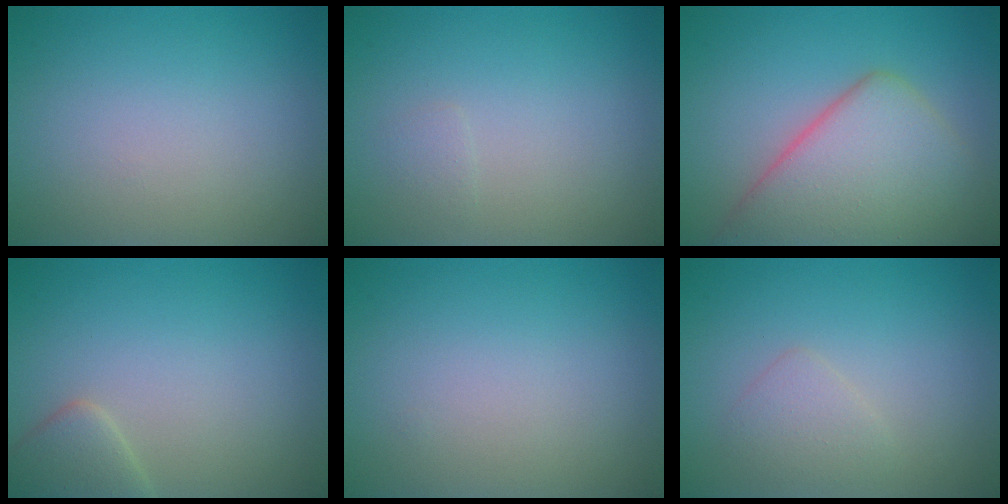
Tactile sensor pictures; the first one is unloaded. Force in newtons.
{"total": 0.6, "press": 0.6, "slide": 0.1}
{"total": 8.3, "press": 8.3, "slide": 0.4}
{"total": 2.3, "press": 2.3, "slide": 0.2}
{"total": 0.0}
{"total": 1.6, "press": 1.6, "slide": 0.0}